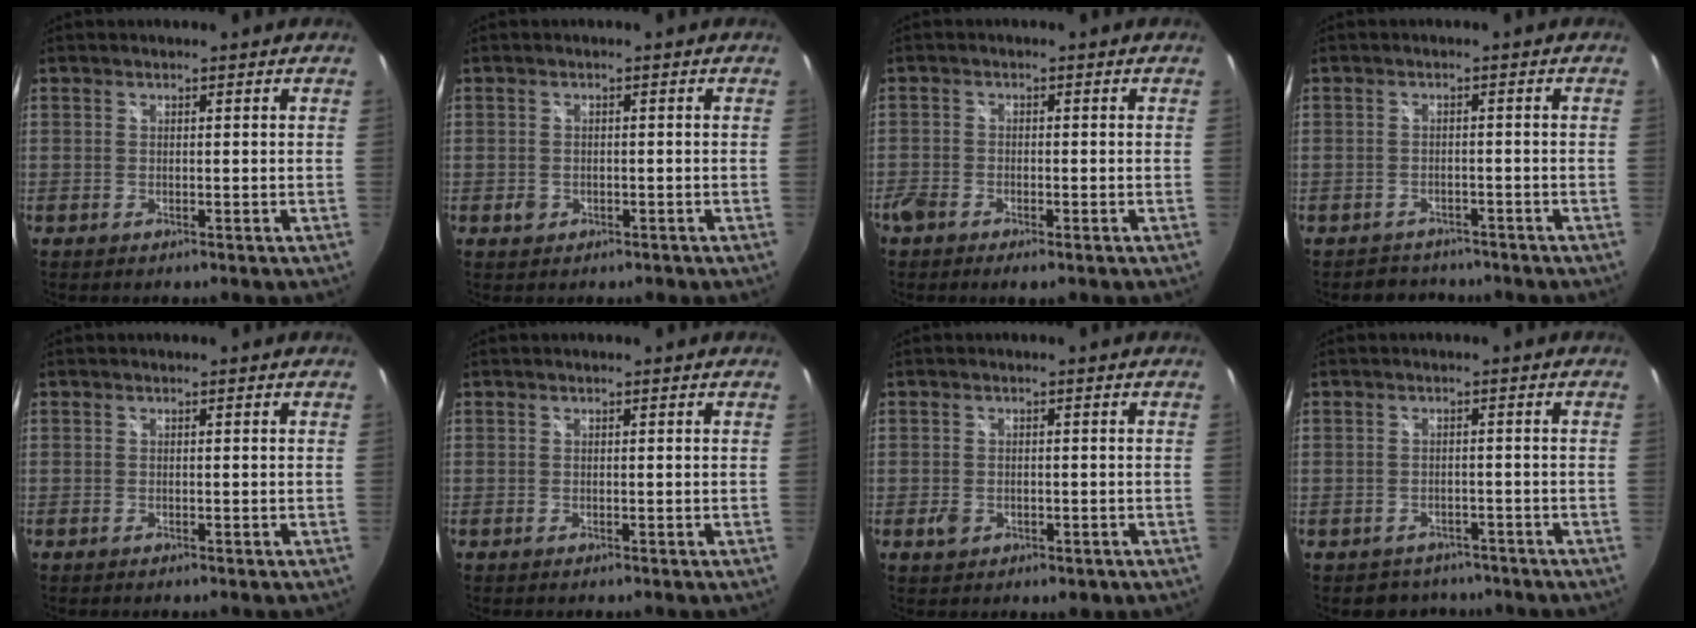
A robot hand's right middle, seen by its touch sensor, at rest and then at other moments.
{"total": 2.0, "force": [-0.8, 1.8, 0.6], "torque": [-0.013, -0.001, -0.009]}
{"total": 3.9, "force": [-2.7, 1.7, 2.2], "torque": [-0.062, -0.009, -0.054]}
{"total": 4.5, "force": [-3.8, 2.4, 0.1], "torque": [-0.010, 0.006, -0.056]}
{"total": 0.0}
{"total": 0.0}
{"total": 3.3, "force": [-1.2, 2.5, 1.8], "torque": [-0.033, -0.004, -0.014]}
{"total": 5.4, "force": [-4.2, 3.3, 0.7], "torque": [-0.019, 0.006, -0.055]}